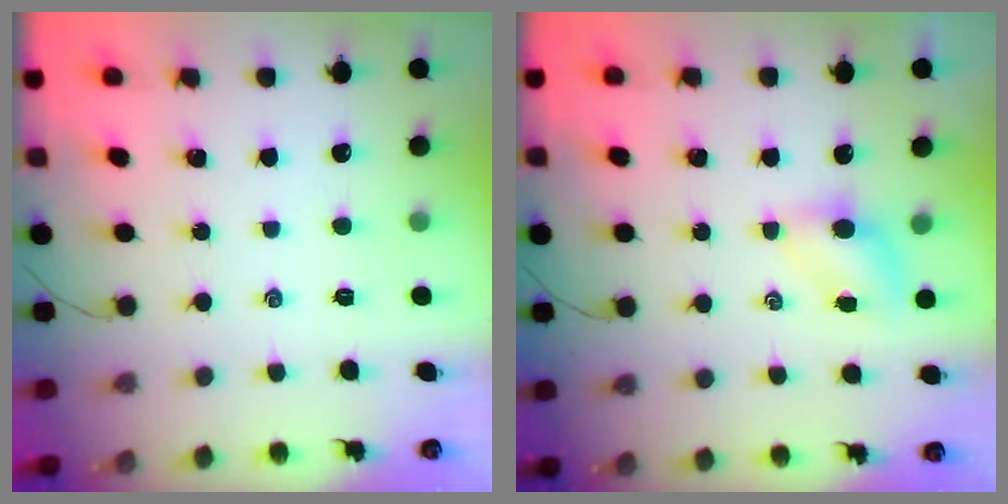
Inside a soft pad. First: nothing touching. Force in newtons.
{"total": 4.7, "press": 4.7, "slide": 0.5}